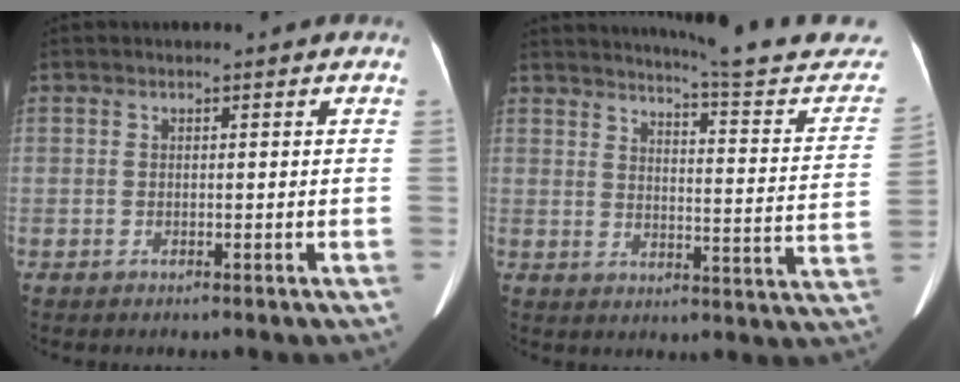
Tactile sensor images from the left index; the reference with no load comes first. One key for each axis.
{"total": 19.5, "fx": 18.3, "fy": 0.8, "fz": 6.7, "tx": -0.083, "ty": -0.084, "tz": 0.214}